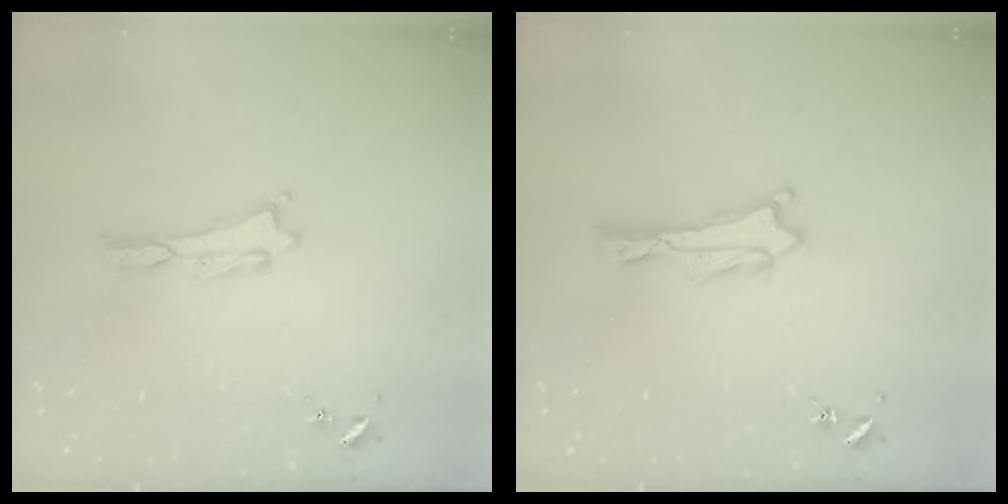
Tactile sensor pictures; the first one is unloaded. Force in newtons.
{"total": 1.0, "press": 1.0, "slide": 0.1}